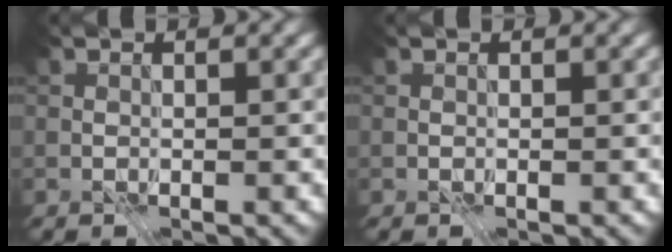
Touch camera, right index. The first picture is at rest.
{"total": 0.0}